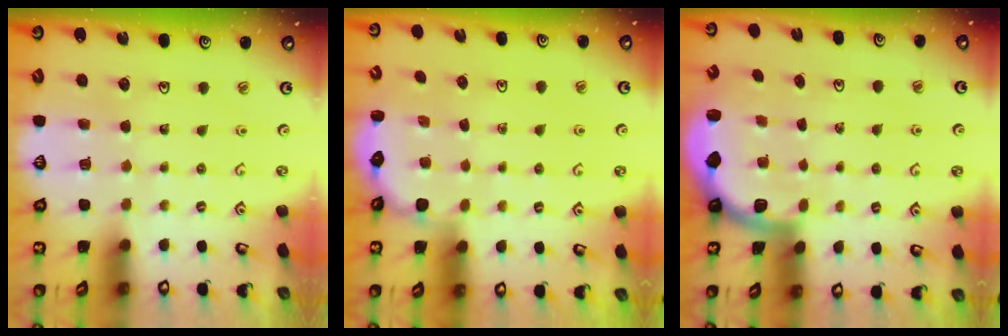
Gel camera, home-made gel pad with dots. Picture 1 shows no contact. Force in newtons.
{"total": 3.0, "press": 2.6, "slide": 1.4}
{"total": 1.9, "press": 1.8, "slide": 0.5}